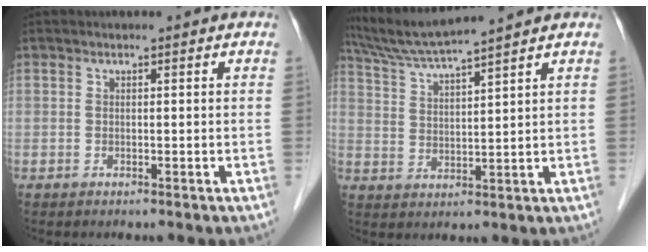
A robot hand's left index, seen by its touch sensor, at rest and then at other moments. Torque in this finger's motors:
{"motor_torque": [0.39, -0.51, 0.10, 0.02]}